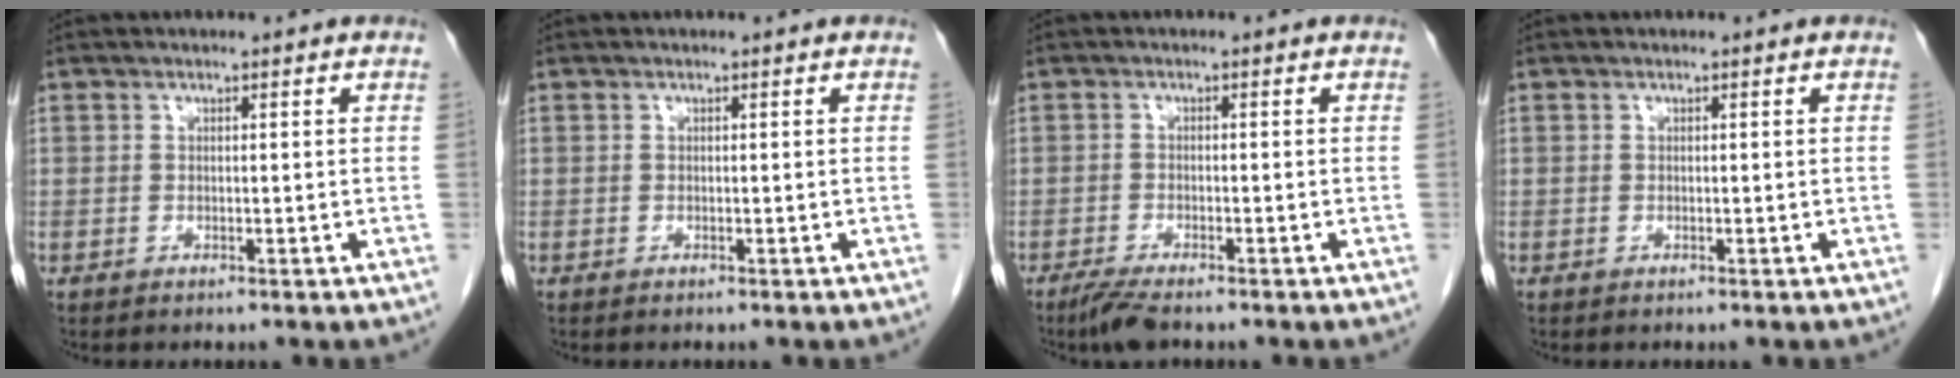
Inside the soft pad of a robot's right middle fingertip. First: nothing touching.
{"total": 0.0}
{"total": 3.7, "force": [-2.9, 0.5, 2.2], "torque": [-0.046, -0.009, -0.053]}
{"total": 0.0}